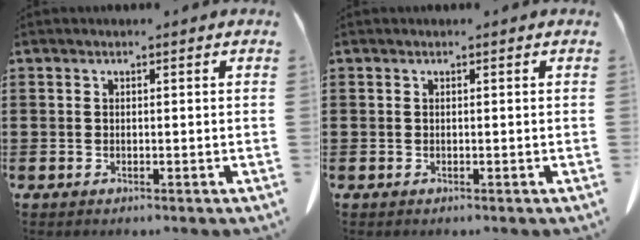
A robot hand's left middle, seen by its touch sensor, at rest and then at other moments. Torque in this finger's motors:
{"motor_torque": [-0.03, 0.02, 0.00, 0.00]}